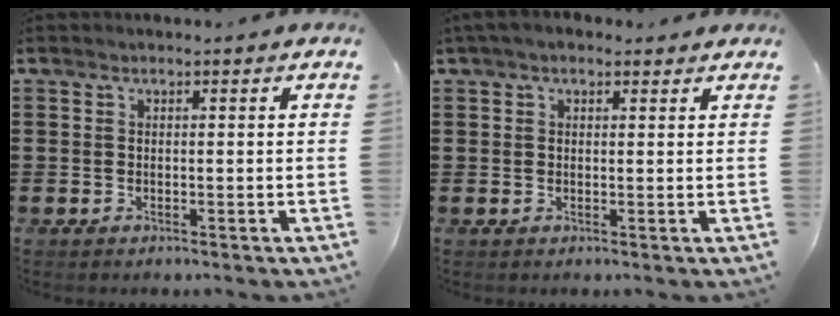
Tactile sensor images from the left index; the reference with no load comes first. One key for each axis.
{"total": 2.3, "fx": 1.5, "fy": 1.1, "fz": 1.3, "tx": -0.030, "ty": 0.009, "tz": 0.028}